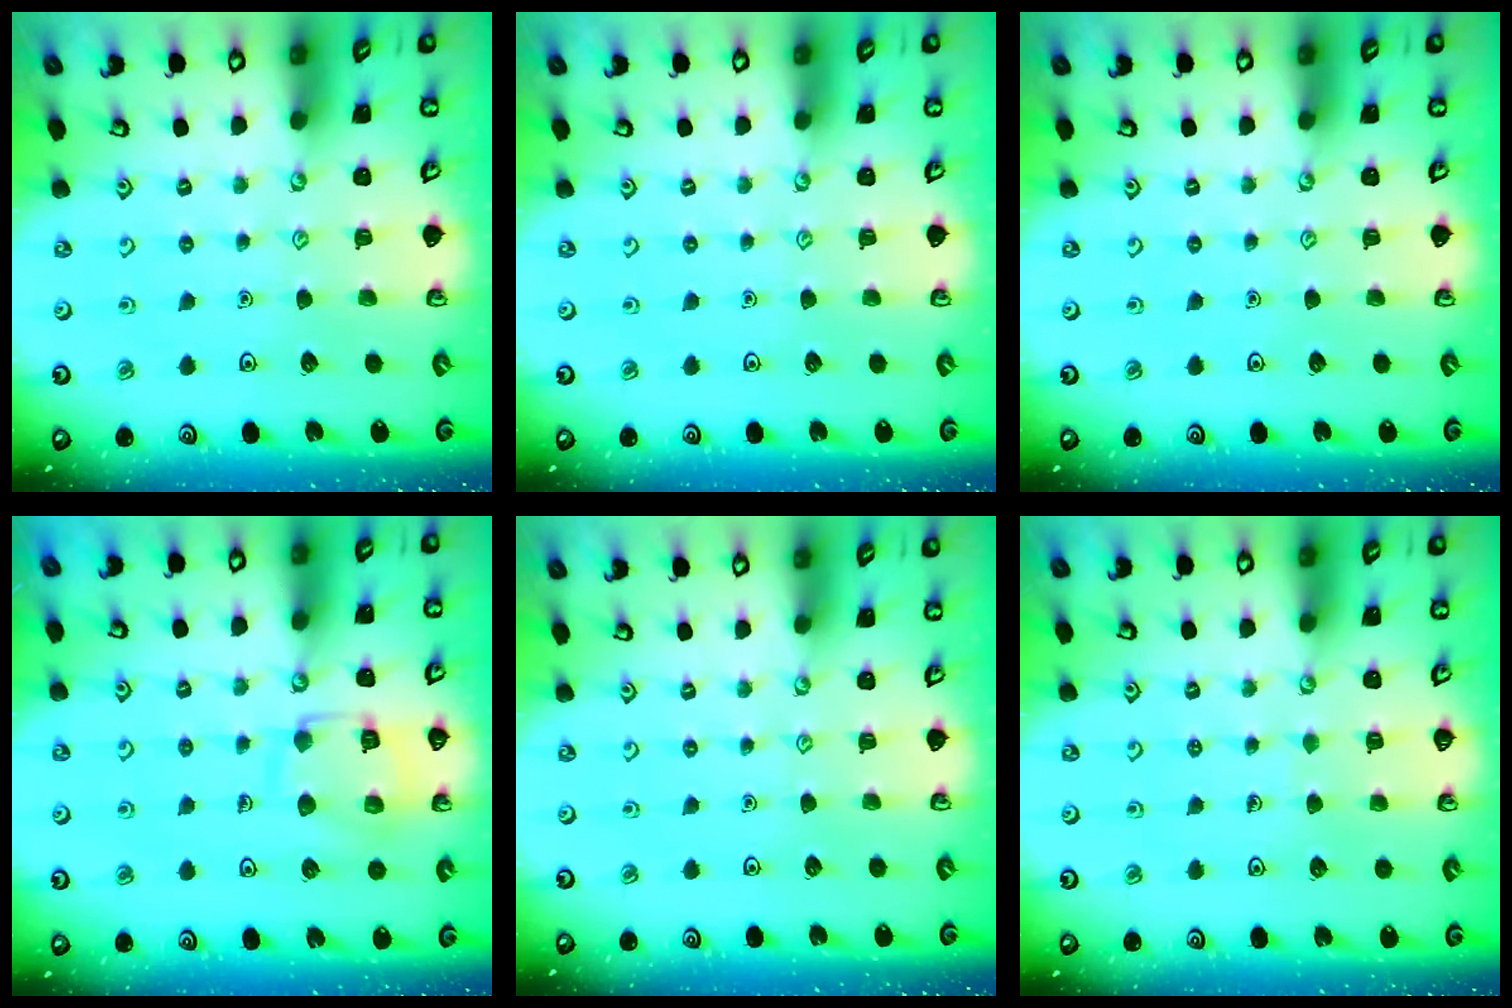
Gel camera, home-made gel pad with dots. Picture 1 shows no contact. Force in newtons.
{"total": 0.0}
{"total": 0.0}
{"total": 12.7, "press": 12.6, "slide": 1.2}
{"total": 0.0}
{"total": 3.8, "press": 3.8, "slide": 0.3}